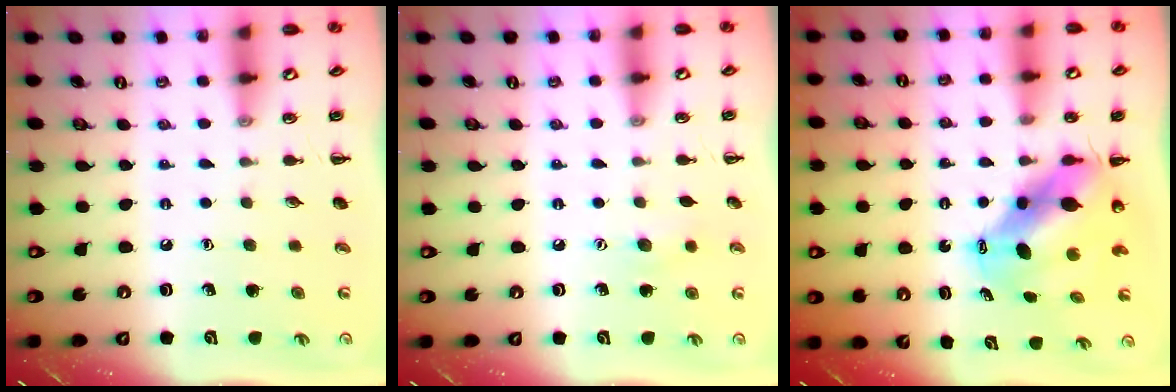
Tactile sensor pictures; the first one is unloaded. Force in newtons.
{"total": 6.0, "press": 5.8, "slide": 1.2}
{"total": 8.3, "press": 8.0, "slide": 2.2}